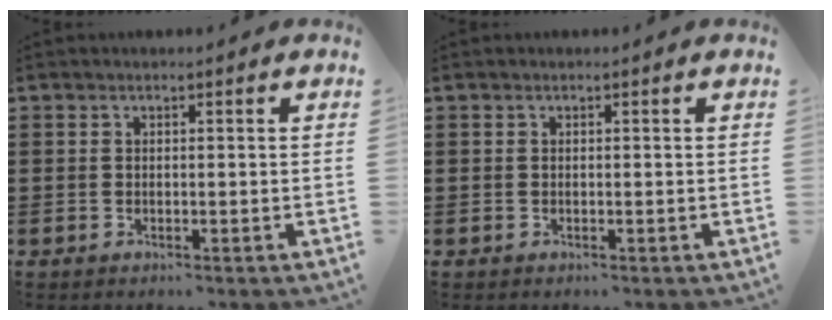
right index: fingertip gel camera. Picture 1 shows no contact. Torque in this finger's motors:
{"motor_torque": [0.26, 0.95, 0.00, 0.00]}